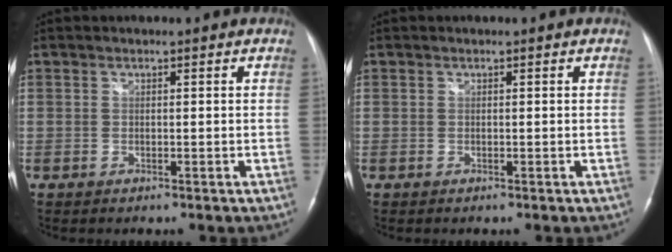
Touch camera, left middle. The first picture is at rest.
{"total": 0.0}